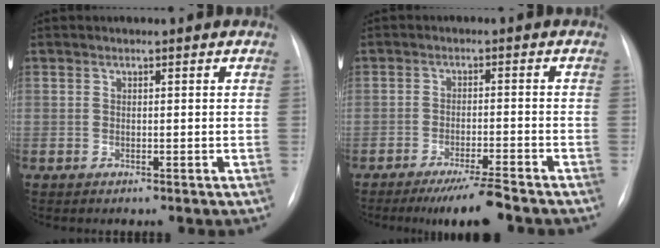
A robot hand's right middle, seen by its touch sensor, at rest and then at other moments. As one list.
[{"total": 6.4, "force": [-5.3, -0.2, 3.7], "torque": [-0.056, -0.018, -0.088]}]